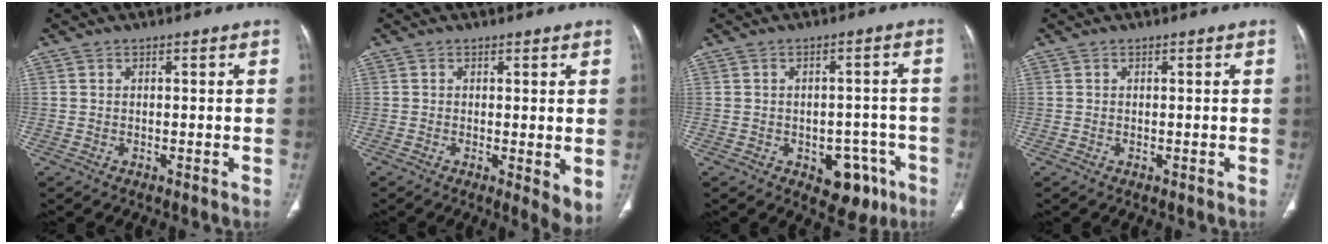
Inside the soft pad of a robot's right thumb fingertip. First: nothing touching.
{"total": 4.4, "force": [-0.2, 1.4, 4.2], "torque": [-0.061, -0.016, -0.006]}
{"total": 8.5, "force": [-4.0, 5.5, 5.1], "torque": [-0.030, 0.027, -0.041]}
{"total": 0.0}